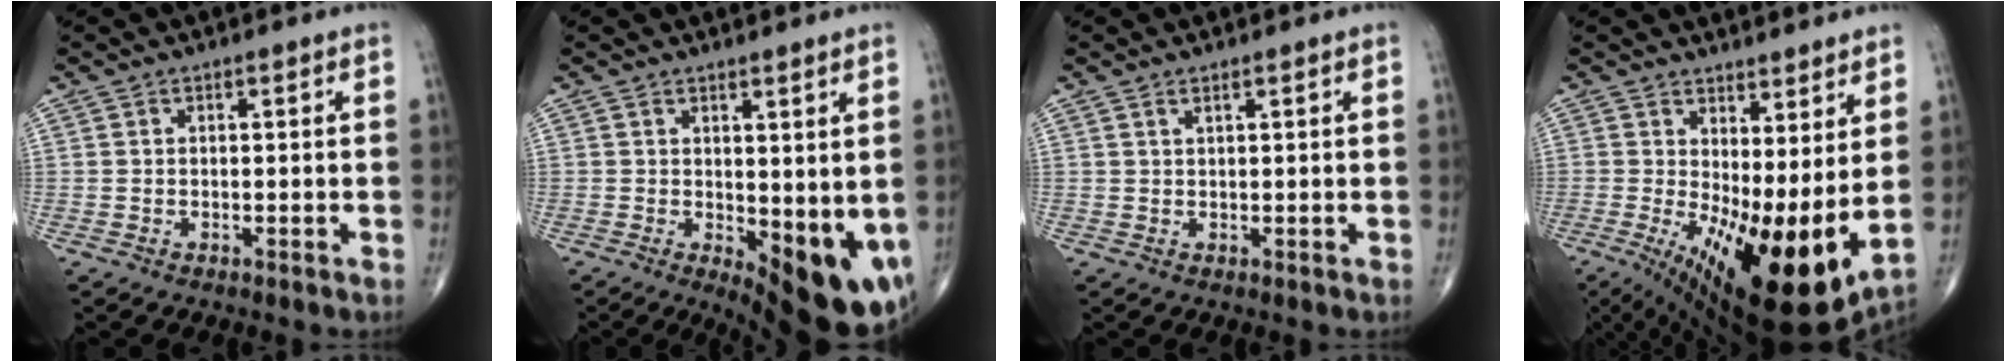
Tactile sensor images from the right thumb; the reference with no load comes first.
{"total": 11.8, "force": [-1.2, 4.6, 10.8], "torque": [-0.131, -0.027, -0.002]}
{"total": 0.8, "force": [0.6, 0.1, 0.5], "torque": [-0.011, -0.002, 0.013]}
{"total": 18.3, "force": [1.2, 6.4, 17.1], "torque": [-0.290, -0.044, 0.037]}